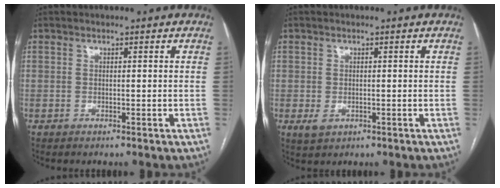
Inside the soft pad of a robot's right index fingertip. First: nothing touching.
{"total": 2.4, "force": [-0.5, 2.0, 1.1], "torque": [-0.018, -0.001, 0.001]}